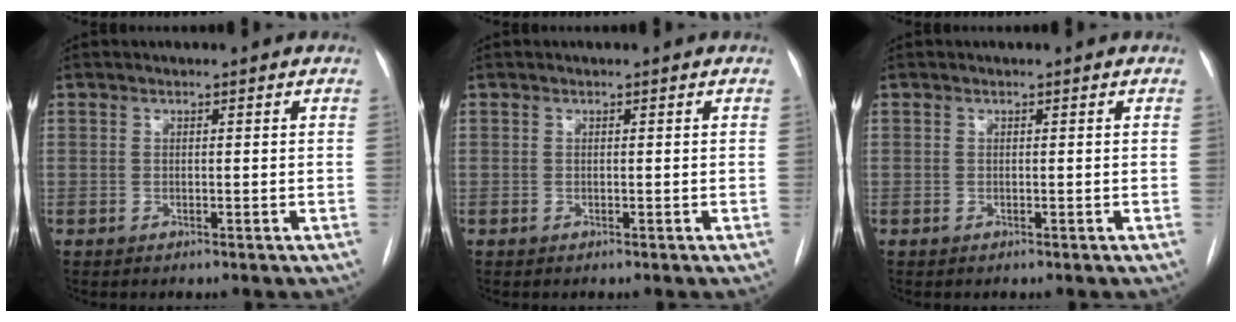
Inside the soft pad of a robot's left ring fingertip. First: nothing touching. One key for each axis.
{"total": 0.0}
{"total": 0.0}